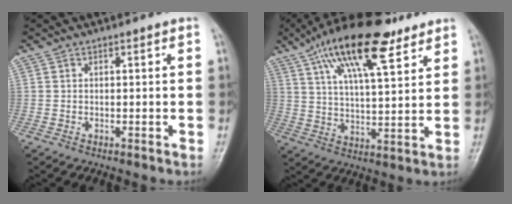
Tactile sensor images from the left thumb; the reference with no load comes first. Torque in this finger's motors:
{"motor_torque": [0.40, 0.83, 1.89, -0.88, 0.46]}